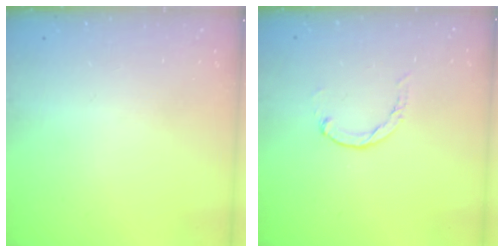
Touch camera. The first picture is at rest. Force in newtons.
{"total": 0.0}